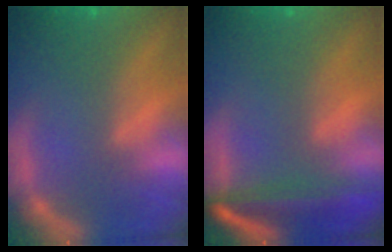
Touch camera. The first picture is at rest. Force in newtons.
{"total": 8.5}